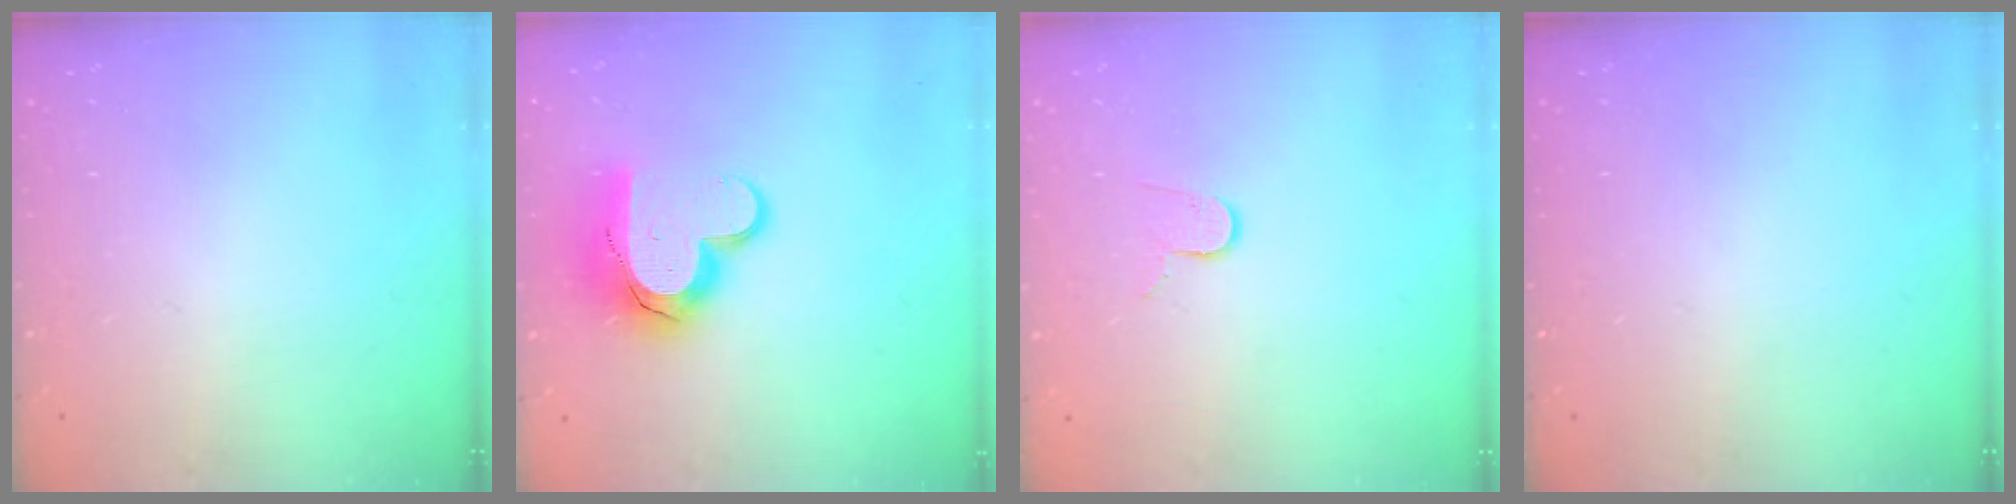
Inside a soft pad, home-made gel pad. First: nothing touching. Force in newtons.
{"total": 14.1, "press": 14.0, "slide": 1.2}
{"total": 6.0, "press": 6.0, "slide": 0.2}
{"total": 0.0}